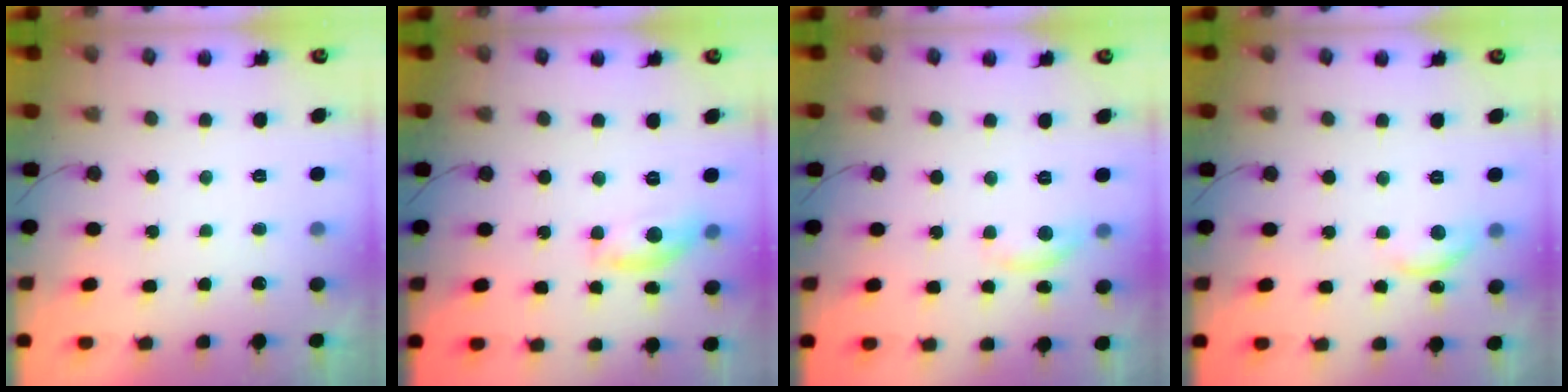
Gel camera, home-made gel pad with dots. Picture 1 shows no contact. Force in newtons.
{"total": 9.6, "press": 9.6, "slide": 0.6}
{"total": 5.5, "press": 5.5, "slide": 0.3}
{"total": 9.0, "press": 9.0, "slide": 0.7}